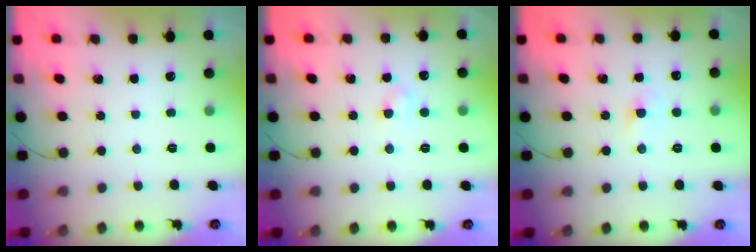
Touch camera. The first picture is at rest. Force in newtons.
{"total": 2.5, "press": 2.3, "slide": 0.9}
{"total": 2.3, "press": 2.1, "slide": 0.9}